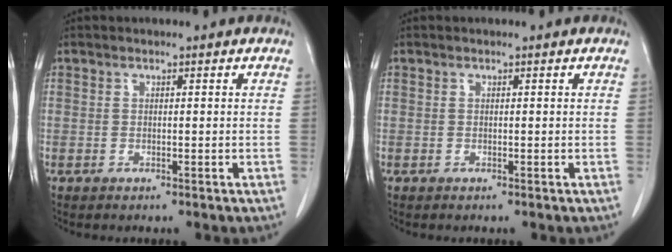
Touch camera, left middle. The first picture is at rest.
{"total": 0.0}